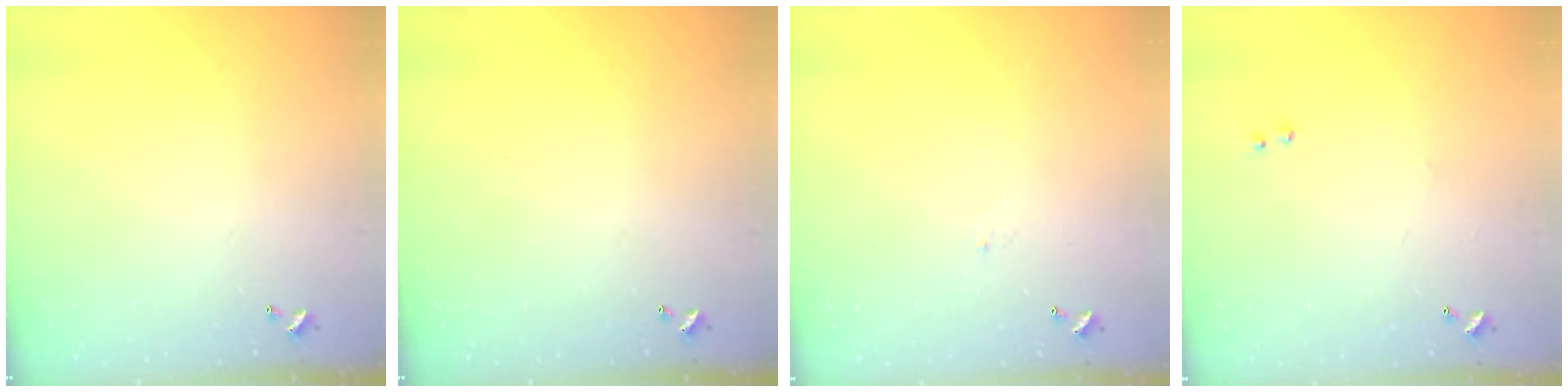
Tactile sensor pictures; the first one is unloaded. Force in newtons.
{"total": 0.0}
{"total": 0.8, "press": 0.7, "slide": 0.5}
{"total": 2.3, "press": 2.2, "slide": 0.8}